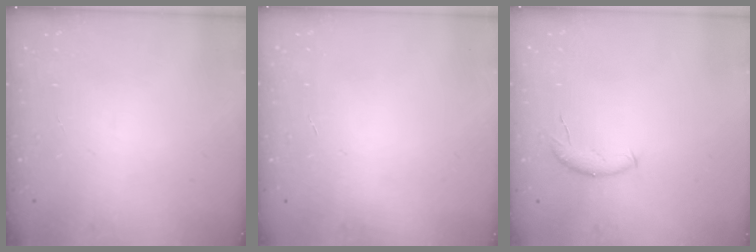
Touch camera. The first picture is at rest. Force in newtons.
{"total": 0.0}
{"total": 6.3, "press": 6.3, "slide": 0.1}